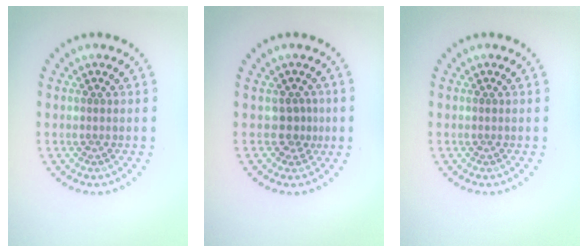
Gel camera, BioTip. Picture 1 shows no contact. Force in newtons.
{"total": 1.8, "press": 1.3, "slide": 1.3}
{"total": 0.0}